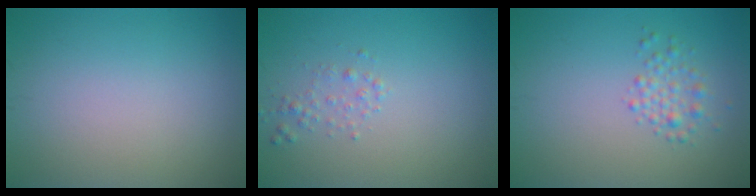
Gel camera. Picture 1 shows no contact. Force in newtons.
{"total": 1.0, "press": 1.0, "slide": 0.0}
{"total": 1.9, "press": 1.9, "slide": 0.0}